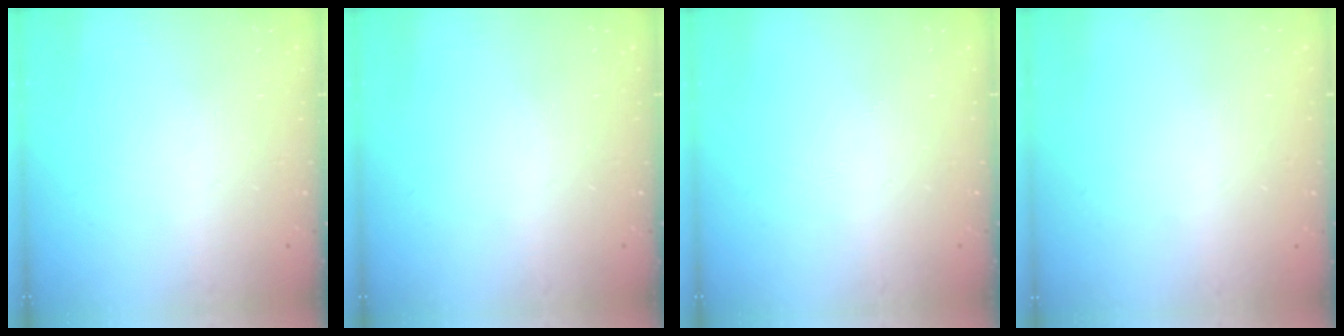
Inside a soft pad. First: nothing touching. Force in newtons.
{"total": 0.0}
{"total": 0.0}
{"total": 0.5, "press": 0.5, "slide": 0.1}